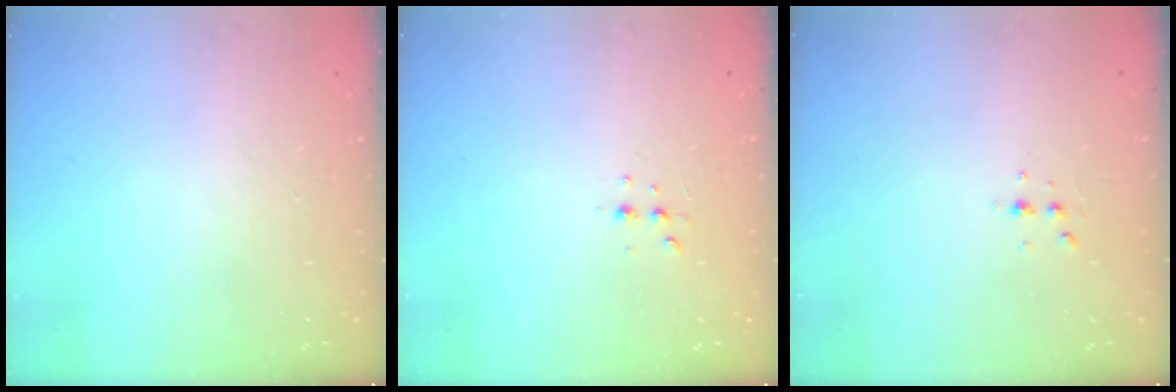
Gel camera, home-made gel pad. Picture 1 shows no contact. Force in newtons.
{"total": 3.1, "press": 3.0, "slide": 0.6}
{"total": 3.1, "press": 3.0, "slide": 0.9}